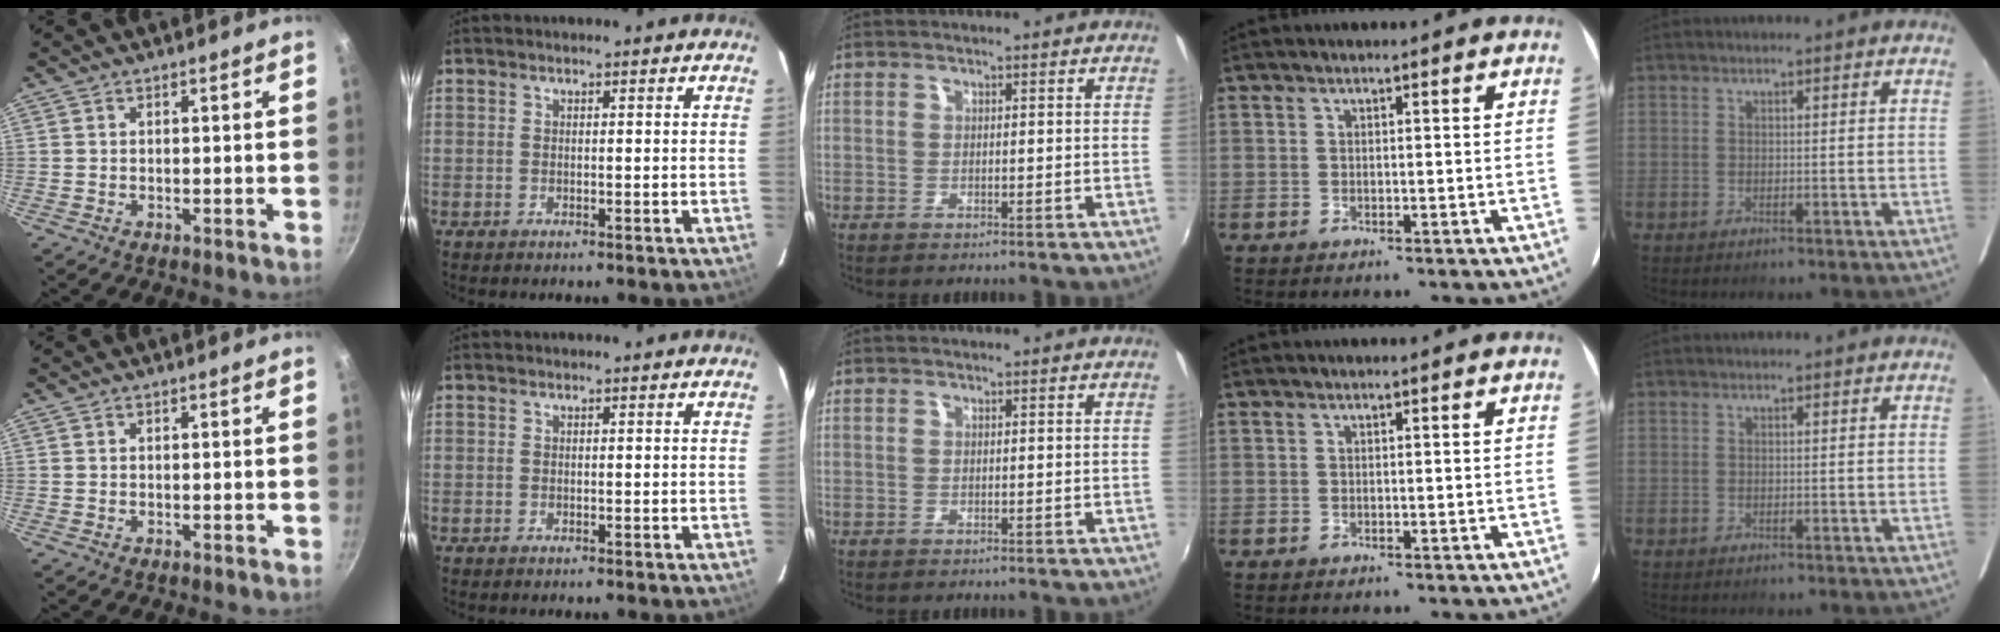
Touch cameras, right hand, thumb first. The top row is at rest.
{}